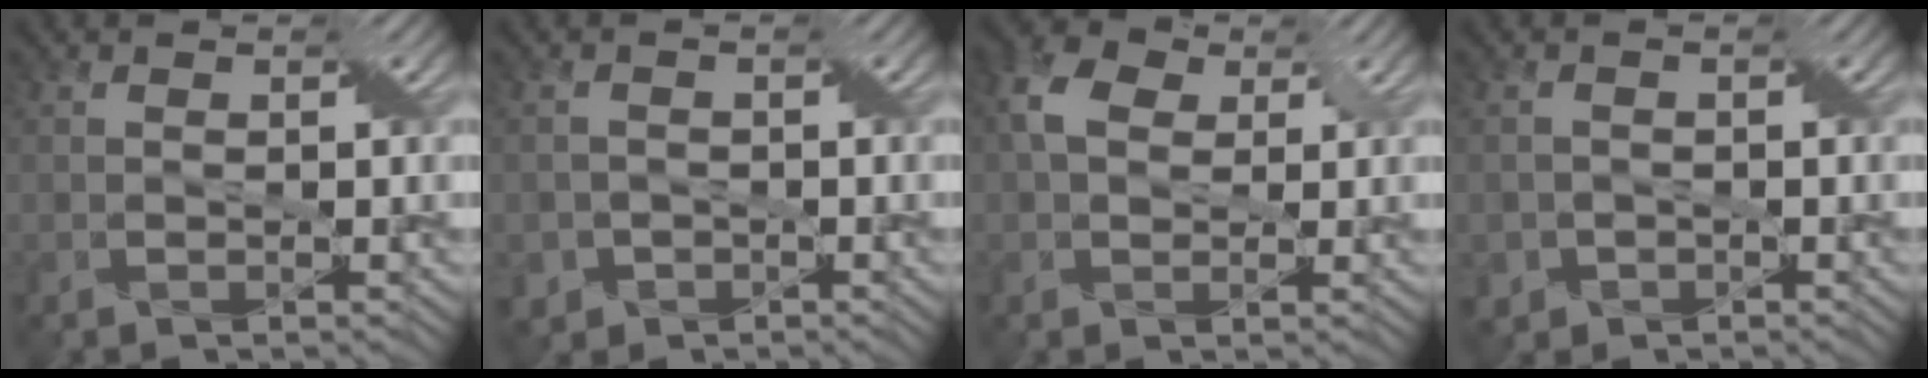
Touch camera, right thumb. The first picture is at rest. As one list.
[{"total": 2.4, "force": [-1.3, 2.0, 0.3], "torque": [-0.004, -0.002, -0.023]}, {"total": 5.0, "force": [1.4, 3.5, 3.4], "torque": [-0.079, 0.012, 0.019]}, {"total": 2.0, "force": [-1.0, 1.7, 0.1], "torque": [-0.005, -0.006, -0.018]}]